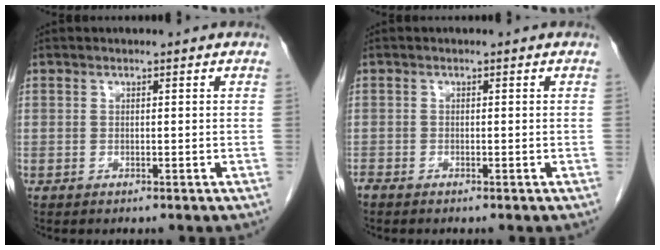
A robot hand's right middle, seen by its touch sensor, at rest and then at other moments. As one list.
[{"total": 0.8, "force": [-0.8, 0.1, 0.2], "torque": [-0.010, -0.002, -0.014]}]